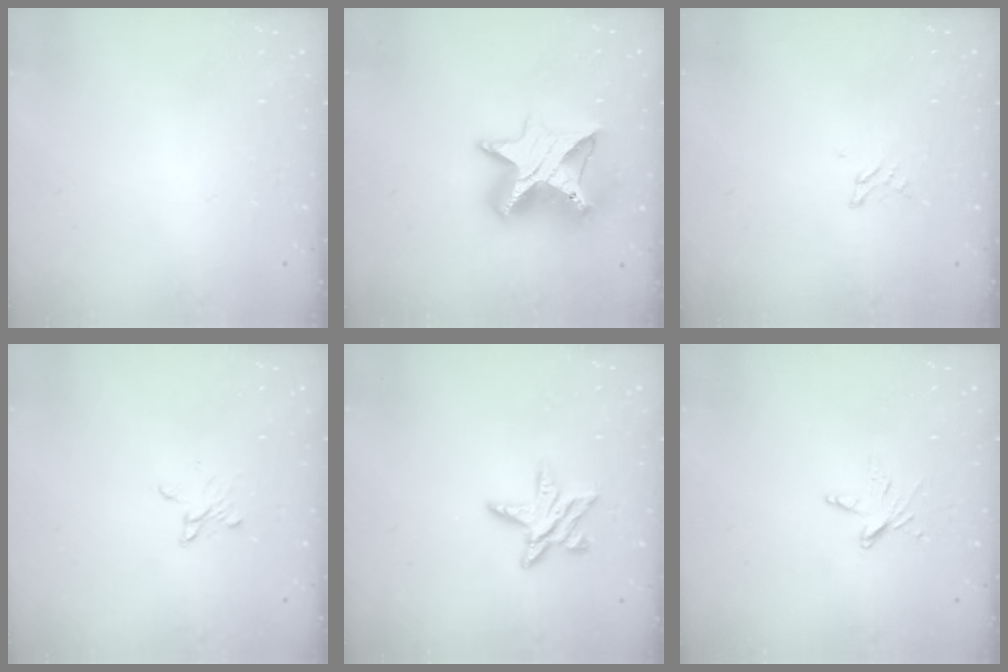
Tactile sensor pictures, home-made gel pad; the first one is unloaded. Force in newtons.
{"total": 12.6, "press": 12.5, "slide": 0.9}
{"total": 2.2, "press": 2.2, "slide": 0.3}
{"total": 4.0, "press": 4.0, "slide": 0.3}
{"total": 8.9, "press": 8.9, "slide": 0.4}
{"total": 5.4, "press": 5.4, "slide": 0.2}